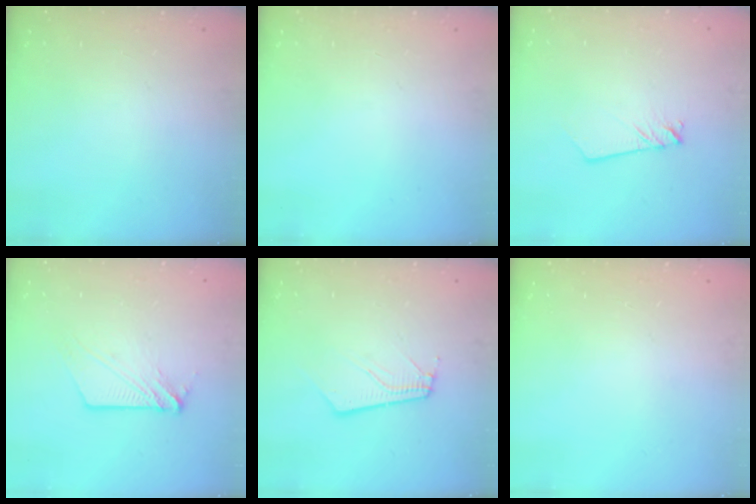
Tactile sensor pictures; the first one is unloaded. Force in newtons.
{"total": 0.0}
{"total": 2.5, "press": 2.5, "slide": 0.1}
{"total": 7.4, "press": 7.4, "slide": 0.5}
{"total": 4.5, "press": 4.5, "slide": 0.5}
{"total": 0.0}